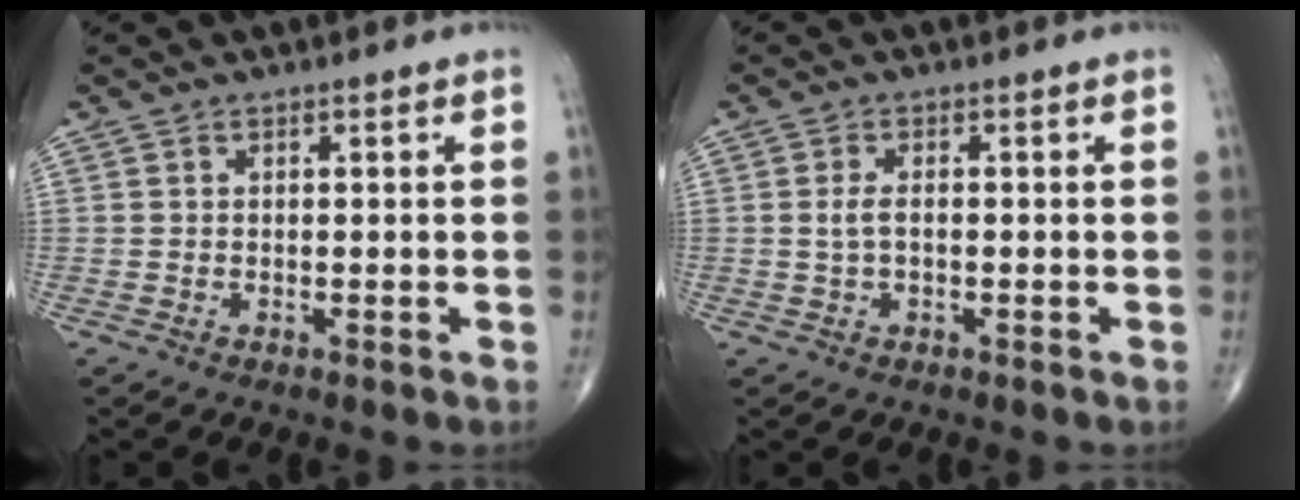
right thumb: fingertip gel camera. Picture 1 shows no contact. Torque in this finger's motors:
{"motor_torque": [-0.60, 0.18, -0.35, -0.18, 0.09]}